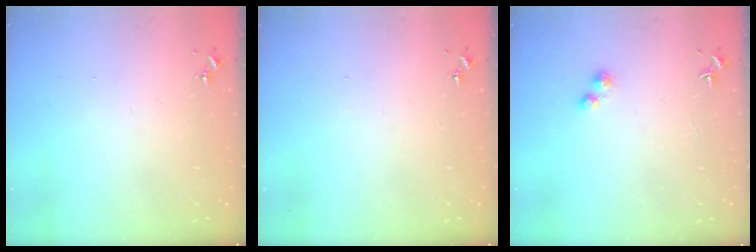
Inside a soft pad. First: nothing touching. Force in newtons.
{"total": 0.0}
{"total": 1.6, "press": 1.6, "slide": 0.2}